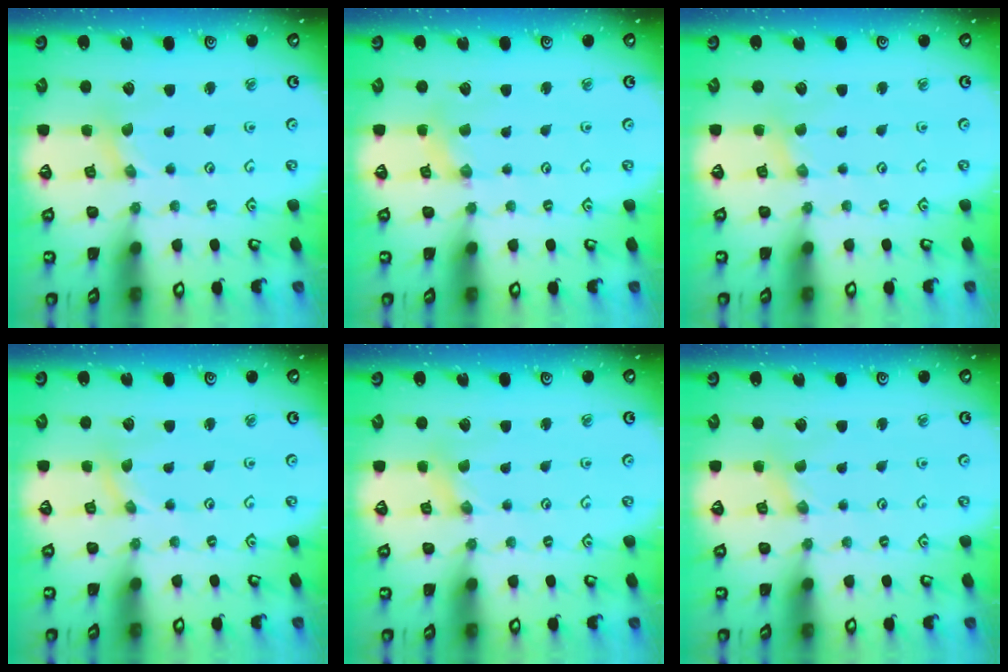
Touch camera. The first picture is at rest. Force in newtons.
{"total": 2.4, "press": 2.4, "slide": 0.4}
{"total": 0.6, "press": 0.6, "slide": 0.1}
{"total": 0.0}
{"total": 0.0}
{"total": 0.0}